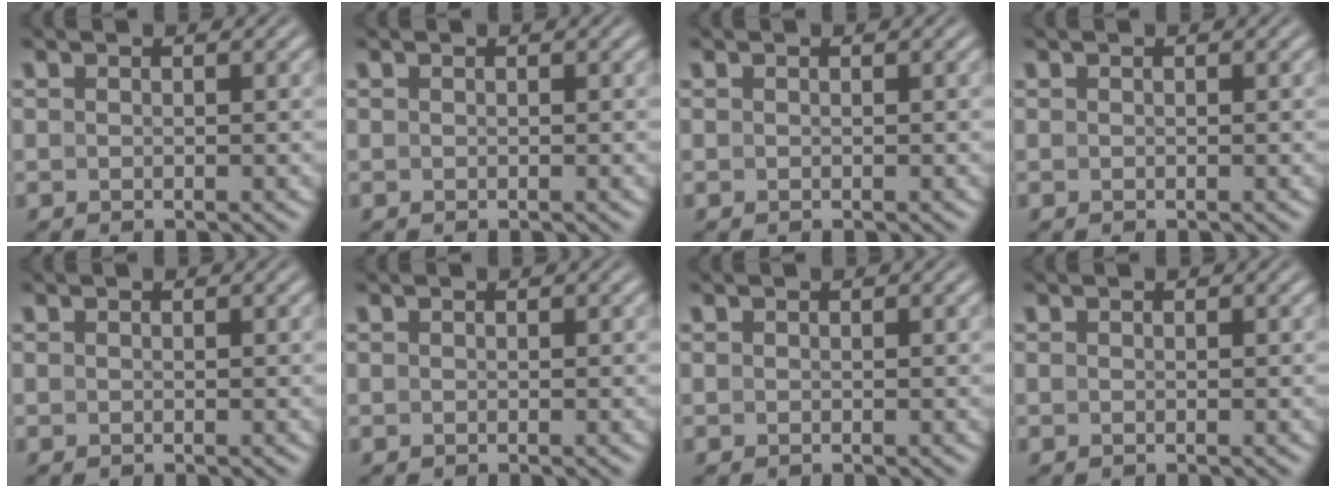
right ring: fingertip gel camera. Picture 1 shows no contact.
{"total": 0.0}
{"total": 1.2, "force": [-0.3, -1.1, -0.4], "torque": [0.015, -0.012, 0.005]}
{"total": 0.0}
{"total": 0.0}
{"total": 0.0}
{"total": 0.0}
{"total": 0.0}